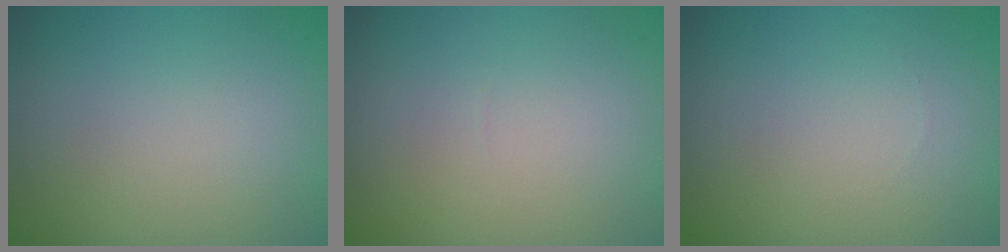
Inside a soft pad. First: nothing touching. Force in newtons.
{"total": 0.0}
{"total": 0.0}